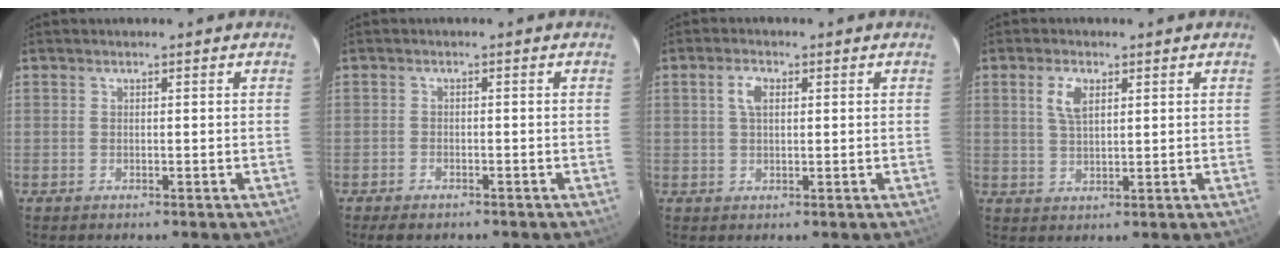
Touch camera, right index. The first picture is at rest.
{"total": 3.1, "force": [-2.3, 1.3, 1.6], "torque": [-0.045, -0.010, -0.034]}
{"total": 3.1, "force": [0.9, 1.7, 2.5], "torque": [-0.050, 0.009, 0.017]}
{"total": 4.4, "force": [1.8, 2.1, 3.5], "torque": [-0.067, 0.006, 0.035]}